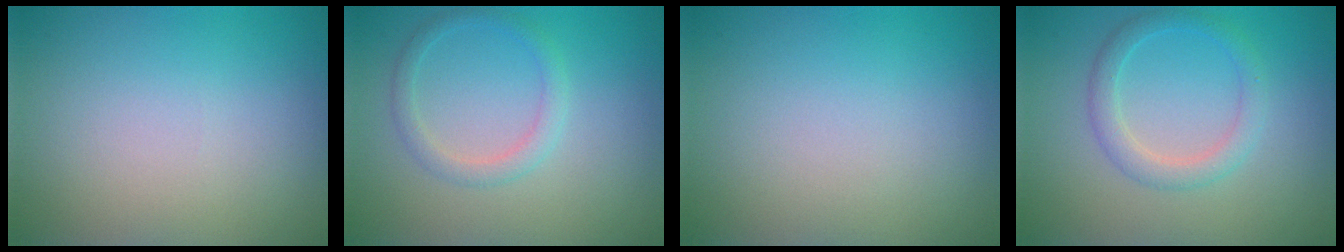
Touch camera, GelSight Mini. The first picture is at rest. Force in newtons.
{"total": 1.9, "press": 1.8, "slide": 0.1}
{"total": 0.0}
{"total": 2.4, "press": 2.4, "slide": 0.1}